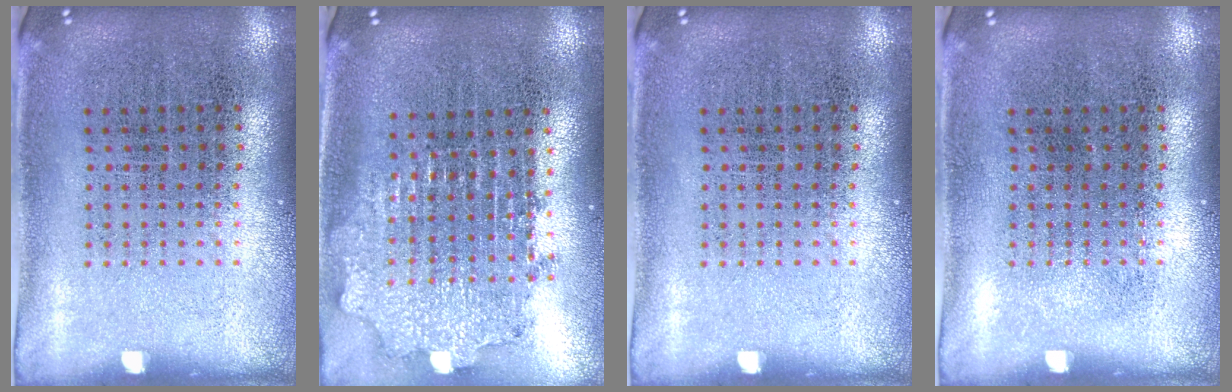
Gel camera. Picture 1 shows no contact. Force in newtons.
{"total": 1.9, "press": 1.5, "slide": 1.2}
{"total": 0.0}
{"total": 0.0}